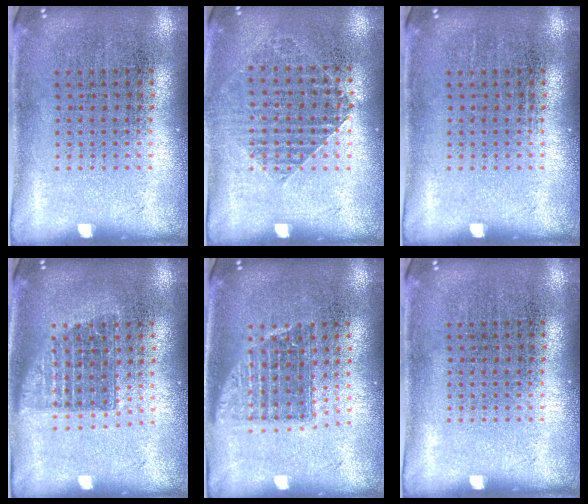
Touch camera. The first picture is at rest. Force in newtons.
{"total": 1.0, "press": 1.0, "slide": 0.2}
{"total": 0.0}
{"total": 1.4, "press": 1.1, "slide": 0.8}
{"total": 1.4, "press": 1.2, "slide": 0.8}
{"total": 0.0}